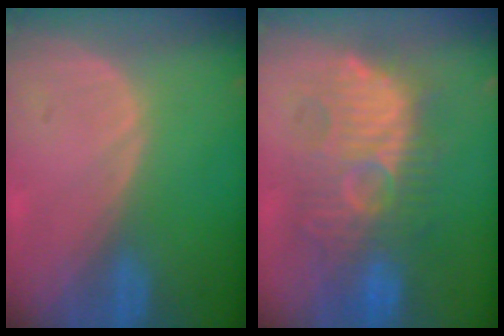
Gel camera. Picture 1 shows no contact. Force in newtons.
{"total": 10.6, "press": 10.5, "slide": 1.1}